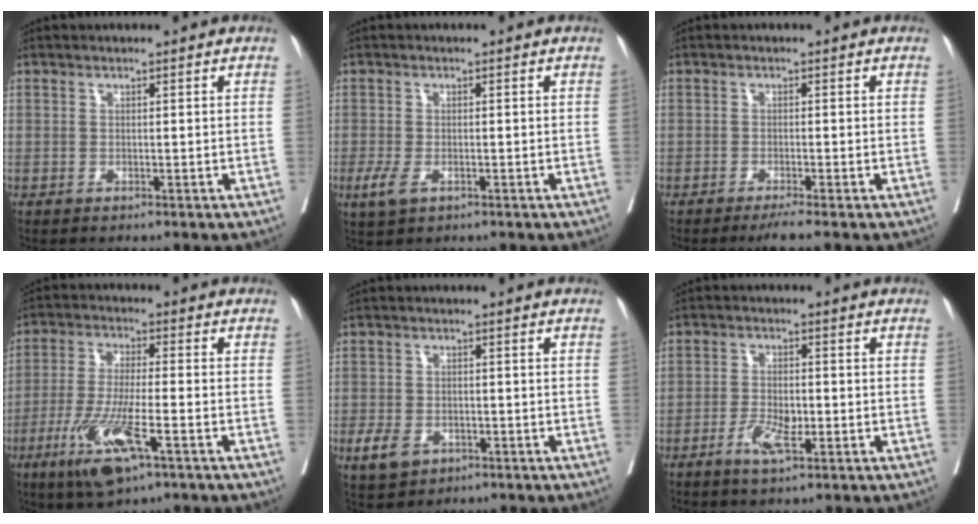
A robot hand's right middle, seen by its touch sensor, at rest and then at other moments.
{"total": 3.1, "force": [-1.3, 1.5, 2.4], "torque": [-0.058, -0.005, -0.022]}
{"total": 2.3, "force": [-1.8, -0.6, 1.3], "torque": [-0.027, -0.005, -0.034]}
{"total": 11.4, "force": [-5.3, 1.6, 9.9], "torque": [-0.201, -0.026, -0.095]}
{"total": 4.8, "force": [-2.3, 3.3, 2.5], "torque": [-0.049, -0.003, -0.032]}
{"total": 4.5, "force": [-1.9, 1.4, 3.8], "torque": [-0.074, 0.000, -0.032]}